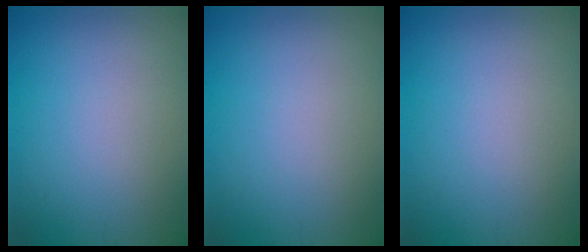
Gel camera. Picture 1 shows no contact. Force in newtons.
{"total": 0.0}
{"total": 0.0}